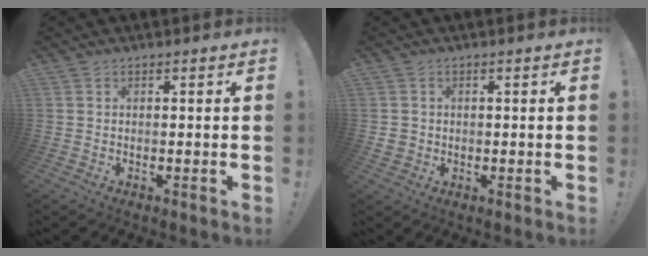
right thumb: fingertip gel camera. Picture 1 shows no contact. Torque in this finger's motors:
{"motor_torque": [0.03, 0.08, 0.25, -0.35, -0.04]}